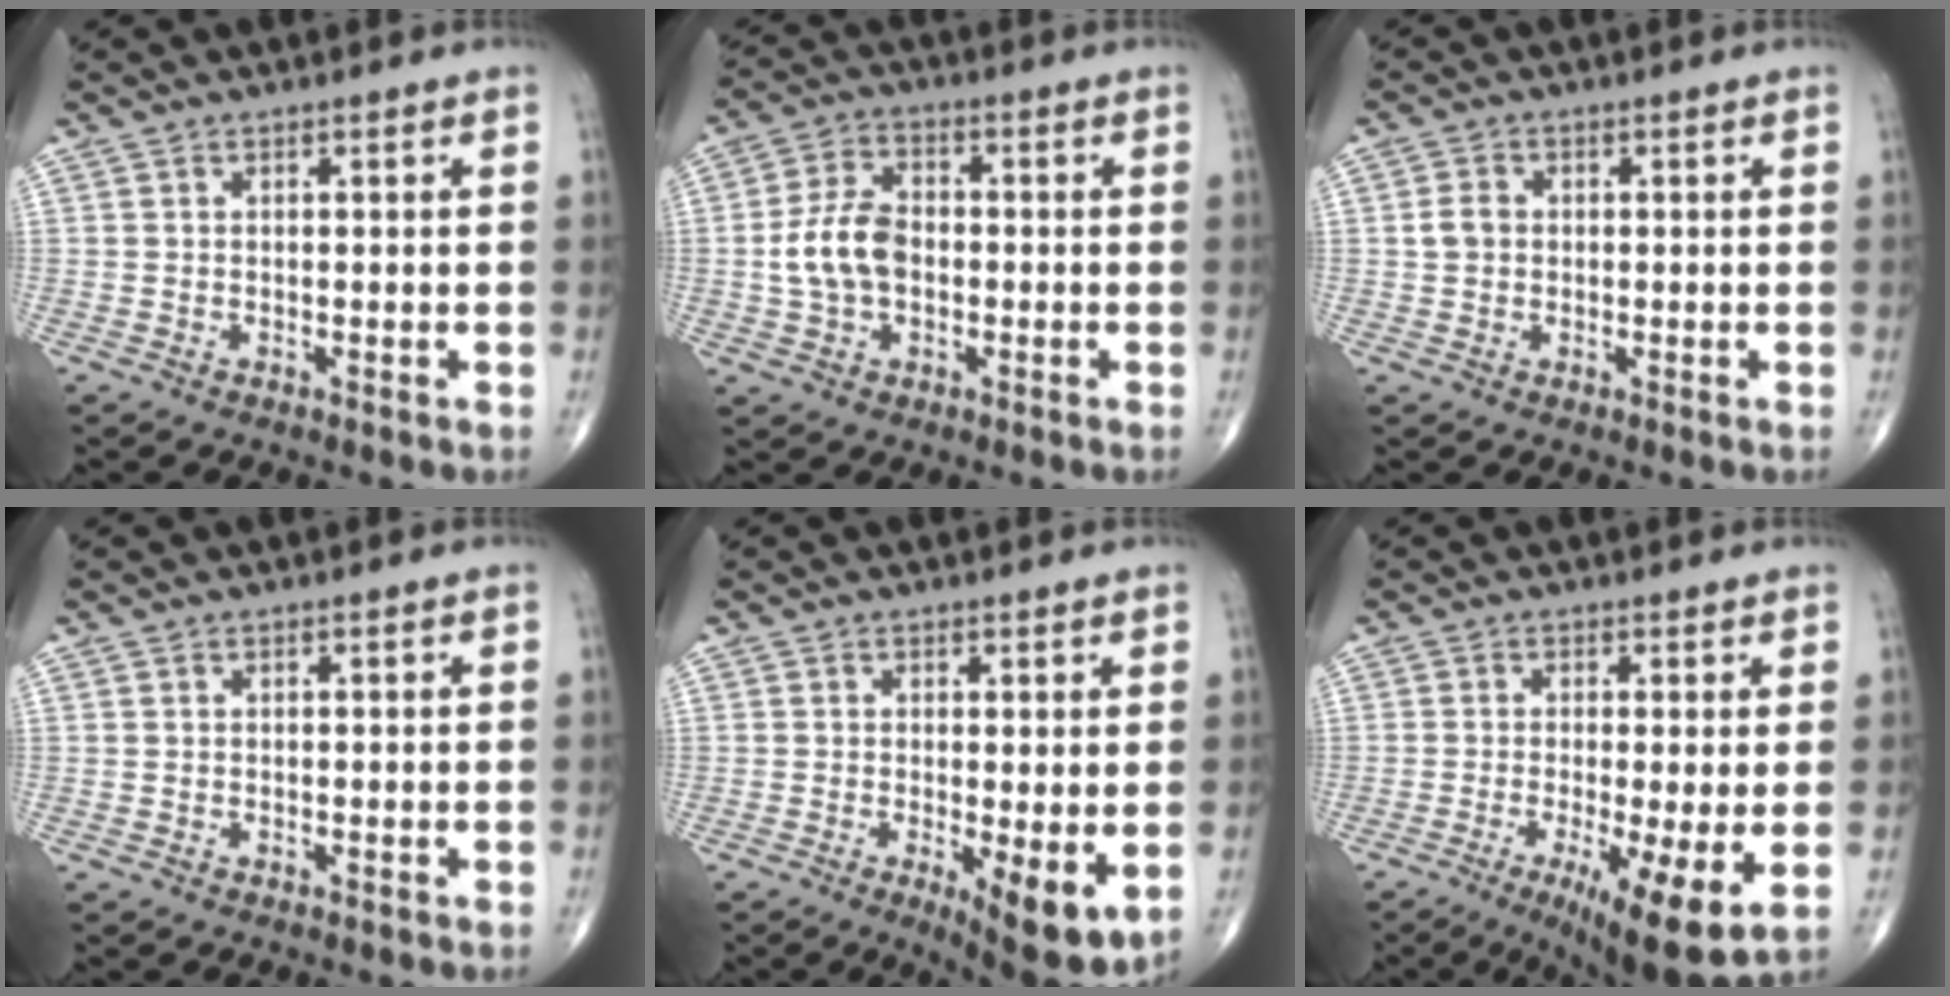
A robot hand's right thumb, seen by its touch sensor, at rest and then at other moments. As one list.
[{"total": 8.8, "force": [-0.9, 5.8, 6.6], "torque": [-0.122, 0.019, -0.021]}, {"total": 2.9, "force": [0.1, 2.4, 1.6], "torque": [-0.026, 0.007, 0.000]}, {"total": 0.0}, {"total": 8.2, "force": [-1.5, 2.6, 7.7], "torque": [-0.110, -0.025, -0.019]}, {"total": 10.9, "force": [-3.0, 2.3, 10.3], "torque": [-0.168, -0.026, -0.045]}]